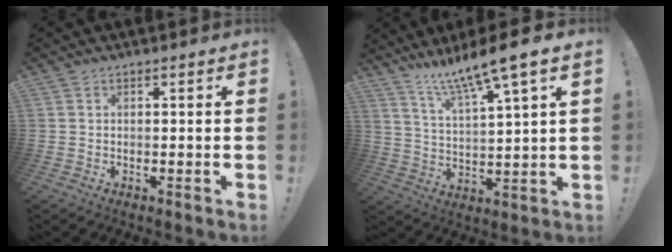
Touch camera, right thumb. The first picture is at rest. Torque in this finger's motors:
{"motor_torque": [0.73, 1.13, 0.25, 0.23, 0.21]}